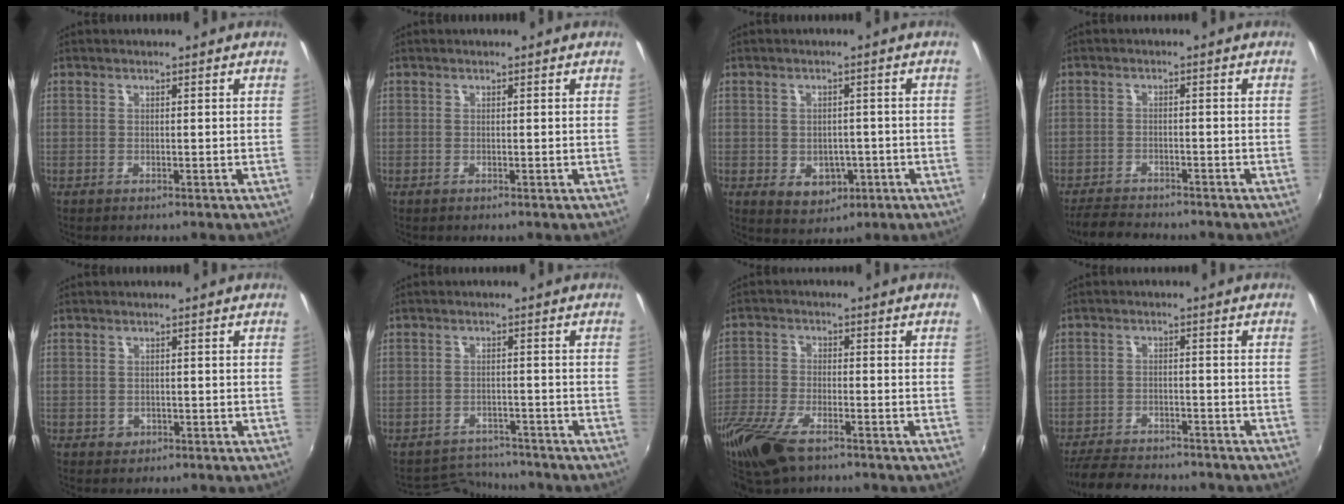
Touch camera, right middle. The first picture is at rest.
{"total": 0.0}
{"total": 6.1, "force": [-2.0, 4.8, 3.2], "torque": [-0.062, 0.001, -0.013]}
{"total": 6.2, "force": [-5.7, 1.7, 1.7], "torque": [-0.059, -0.005, -0.095]}
{"total": 1.3, "force": [-0.4, 1.2, 0.3], "torque": [-0.005, -0.003, -0.003]}
{"total": 5.9, "force": [-5.6, 1.7, -0.5], "torque": [-0.005, 0.015, -0.089]}
{"total": 12.7, "force": [-8.6, 4.7, 8.0], "torque": [-0.193, -0.040, -0.173]}
{"total": 11.1, "force": [-9.8, 3.3, 4.0], "torque": [-0.106, -0.004, -0.152]}